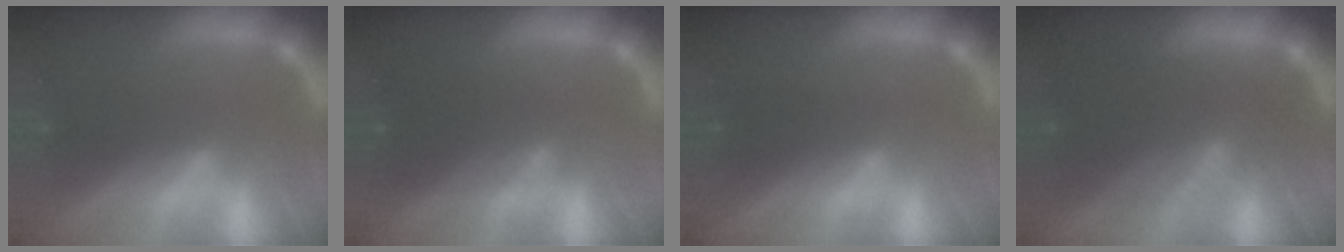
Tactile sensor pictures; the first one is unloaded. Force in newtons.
{"total": 4.1}
{"total": 1.4}
{"total": 8.0}